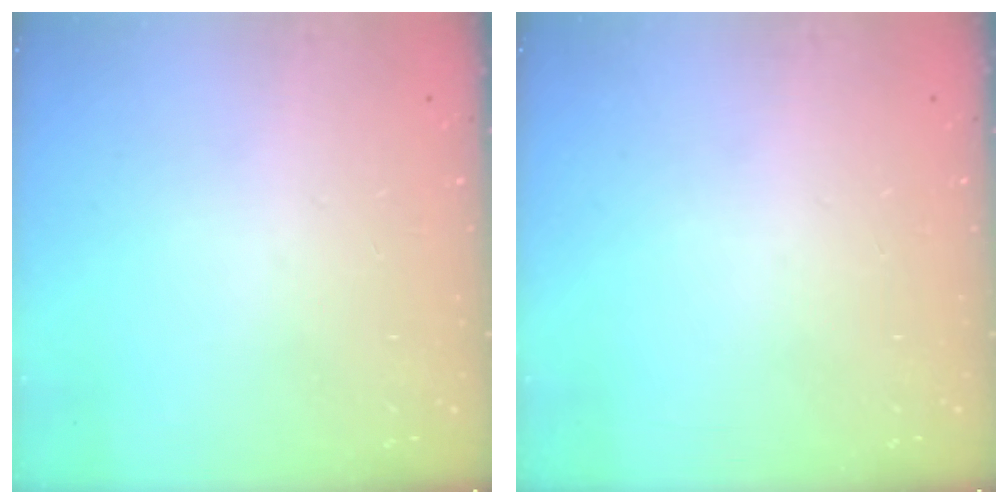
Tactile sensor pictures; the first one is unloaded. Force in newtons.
{"total": 0.0}